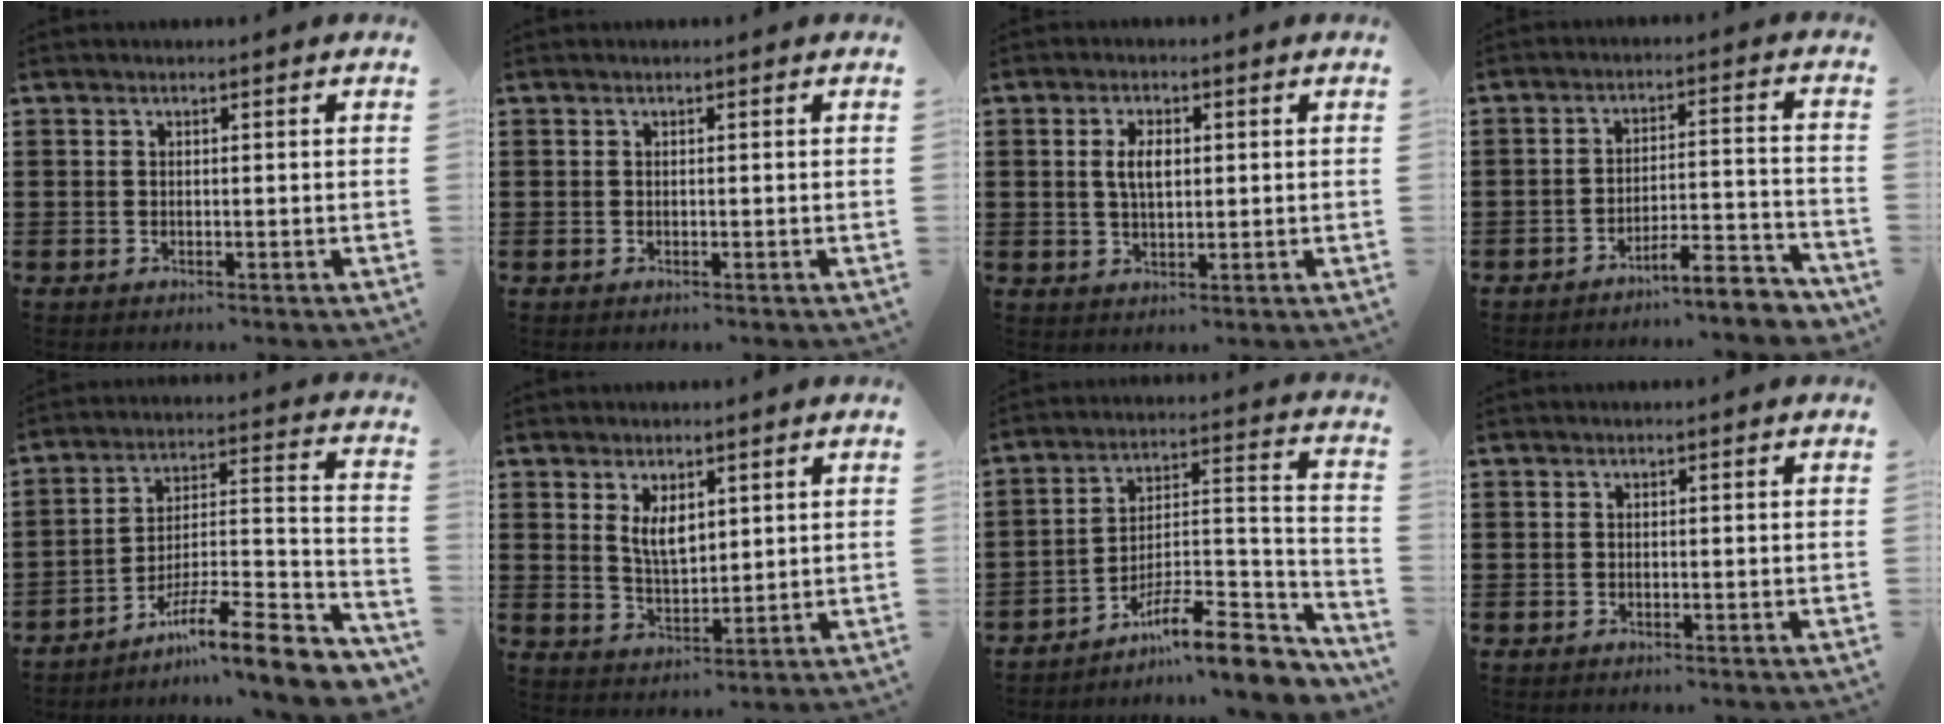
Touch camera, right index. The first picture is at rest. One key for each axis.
{"total": 0.0}
{"total": 3.9, "fx": 0.6, "fy": 1.9, "fz": 3.4, "tx": -0.069, "ty": 0.008, "tz": 0.008}
{"total": 6.0, "fx": -5.4, "fy": 0.5, "fz": 2.6, "tx": -0.040, "ty": -0.001, "tz": -0.102}
{"total": 10.0, "fx": -7.4, "fy": 1.1, "fz": 6.6, "tx": -0.095, "ty": 0.007, "tz": -0.144}
{"total": 4.4, "fx": 1.9, "fy": 2.2, "fz": 3.3, "tx": -0.062, "ty": 0.001, "tz": 0.033}
{"total": 10.9, "fx": -8.2, "fy": 2.7, "fz": 6.7, "tx": -0.098, "ty": 0.021, "tz": -0.152}
{"total": 0.0}